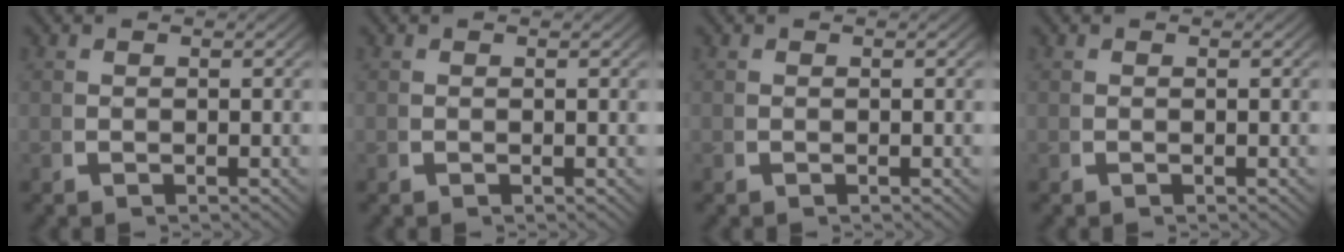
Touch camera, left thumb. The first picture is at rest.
{"total": 0.0}
{"total": 0.0}
{"total": 0.0}